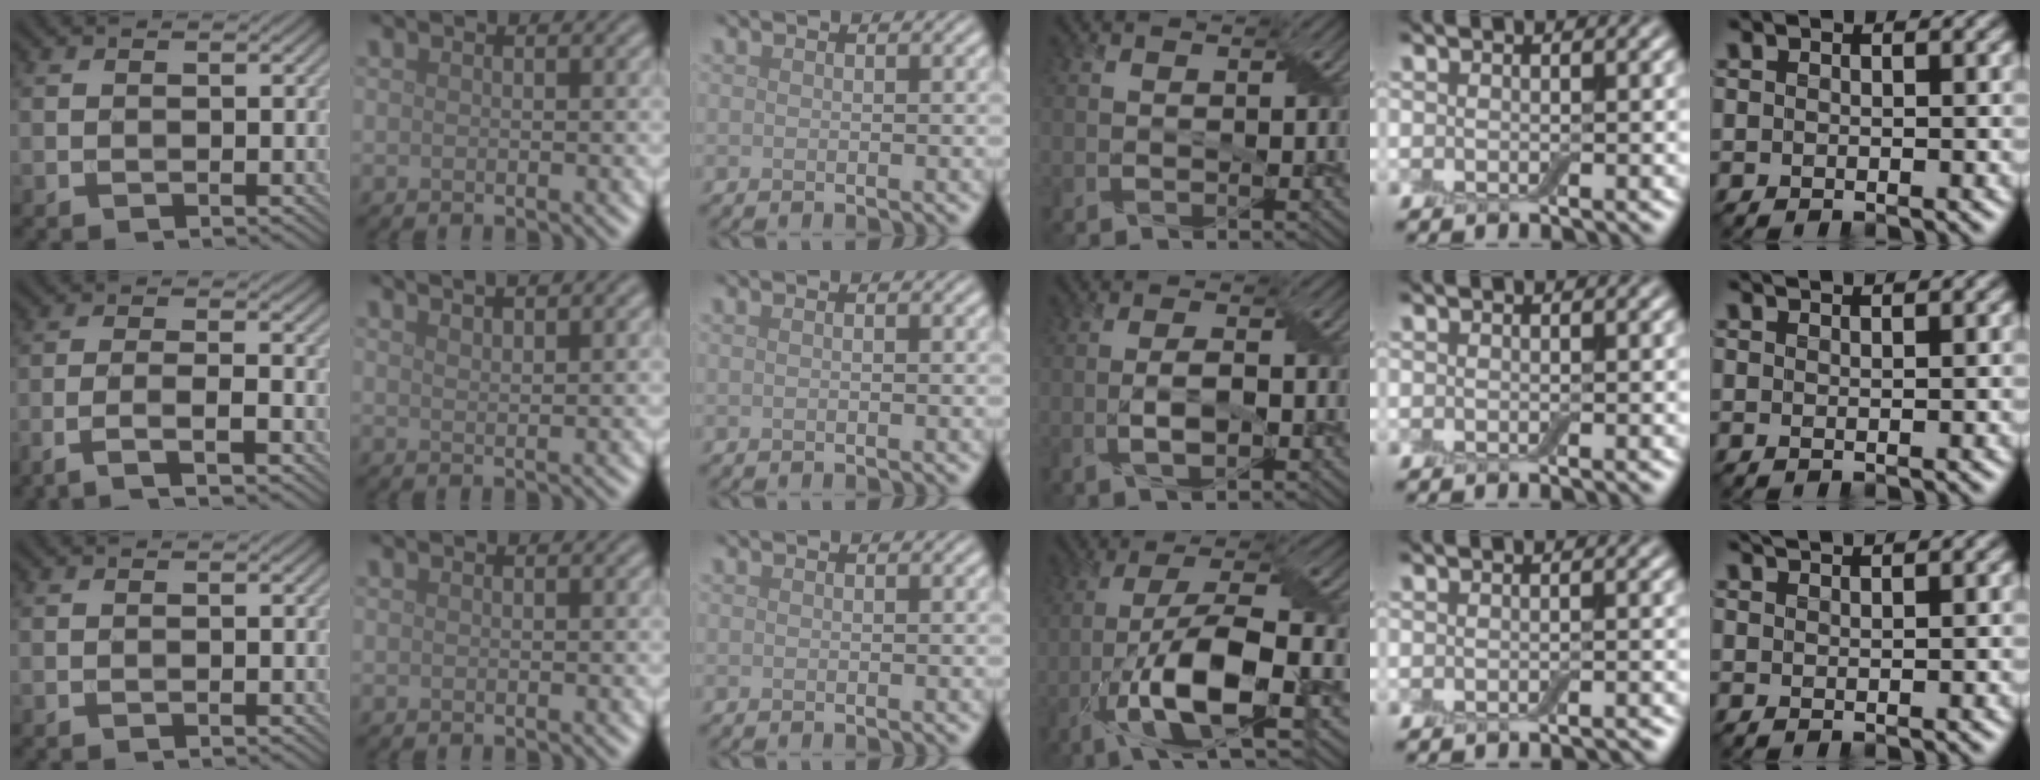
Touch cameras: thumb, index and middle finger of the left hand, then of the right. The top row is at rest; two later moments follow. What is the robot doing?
{"motion": "peel", "object": "bubble wrap"}